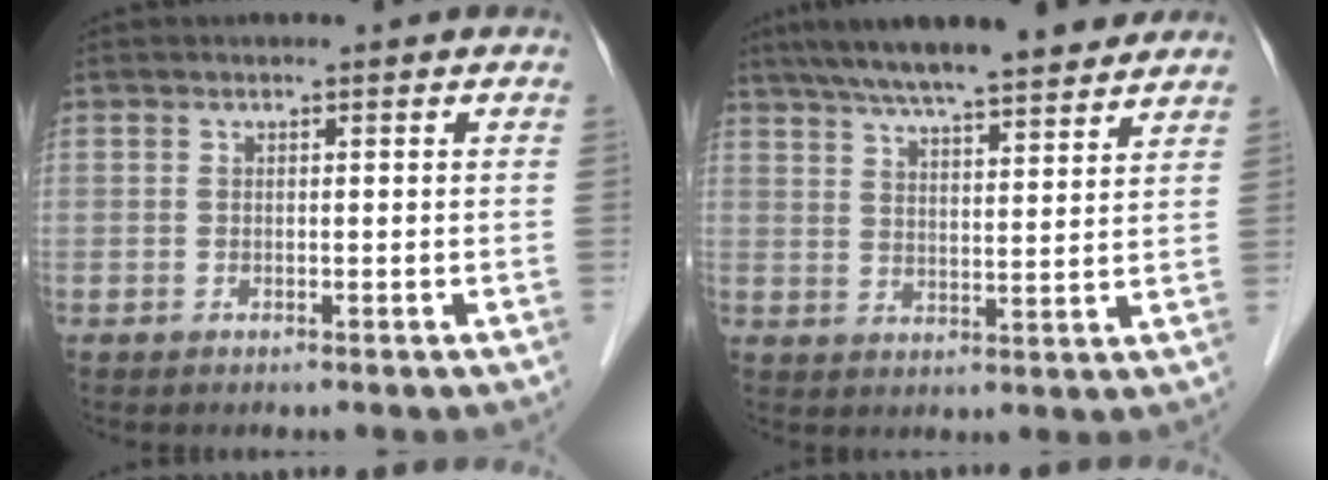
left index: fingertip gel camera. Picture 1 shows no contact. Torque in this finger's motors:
{"motor_torque": [0.70, -0.66, 0.71, 0.14]}